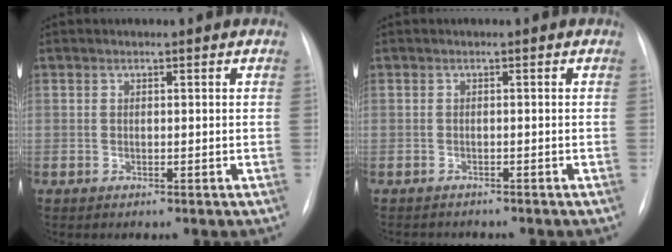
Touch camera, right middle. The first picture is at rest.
{"total": 2.8, "force": [-2.6, 0.7, 0.5], "torque": [-0.003, -0.006, -0.034]}